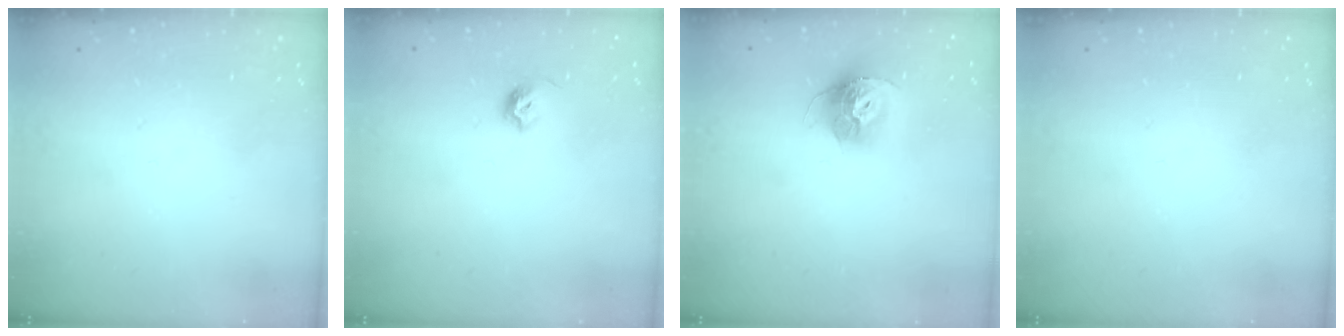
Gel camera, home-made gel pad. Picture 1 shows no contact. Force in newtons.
{"total": 5.7, "press": 5.6, "slide": 1.0}
{"total": 12.8, "press": 12.8, "slide": 1.1}
{"total": 0.0}